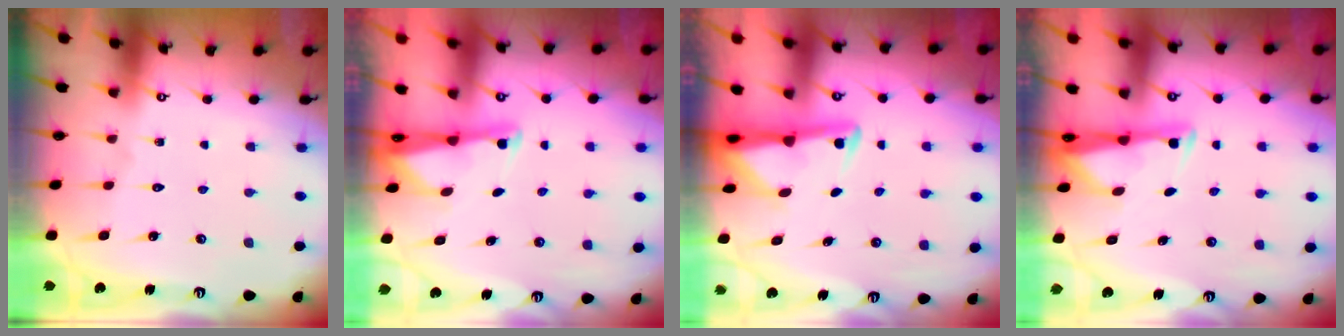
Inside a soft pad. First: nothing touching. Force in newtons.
{"total": 1.8, "press": 1.7, "slide": 0.4}
{"total": 2.9, "press": 2.8, "slide": 0.6}
{"total": 2.8, "press": 2.8, "slide": 0.4}